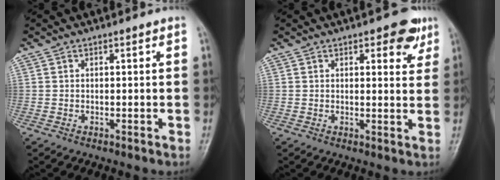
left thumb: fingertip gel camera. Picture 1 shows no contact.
{"total": 5.6, "force": [3.1, 2.6, 3.9], "torque": [-0.022, -0.012, 0.031]}